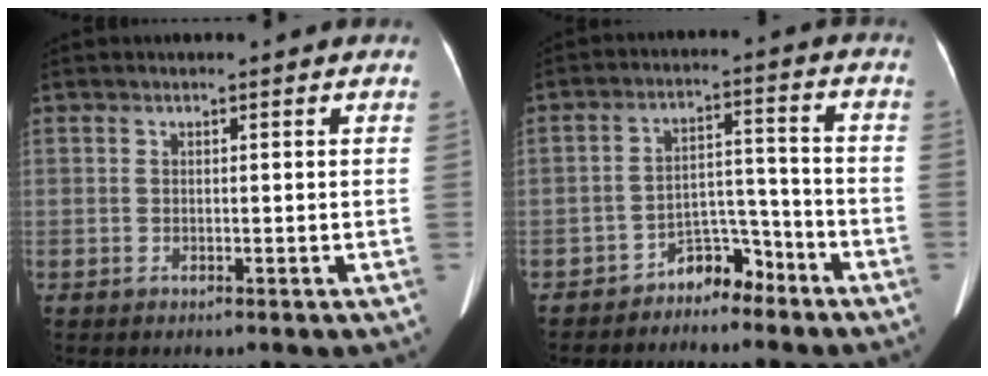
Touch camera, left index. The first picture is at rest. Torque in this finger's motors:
{"motor_torque": [0.15, 0.15, 0.00, 0.00]}